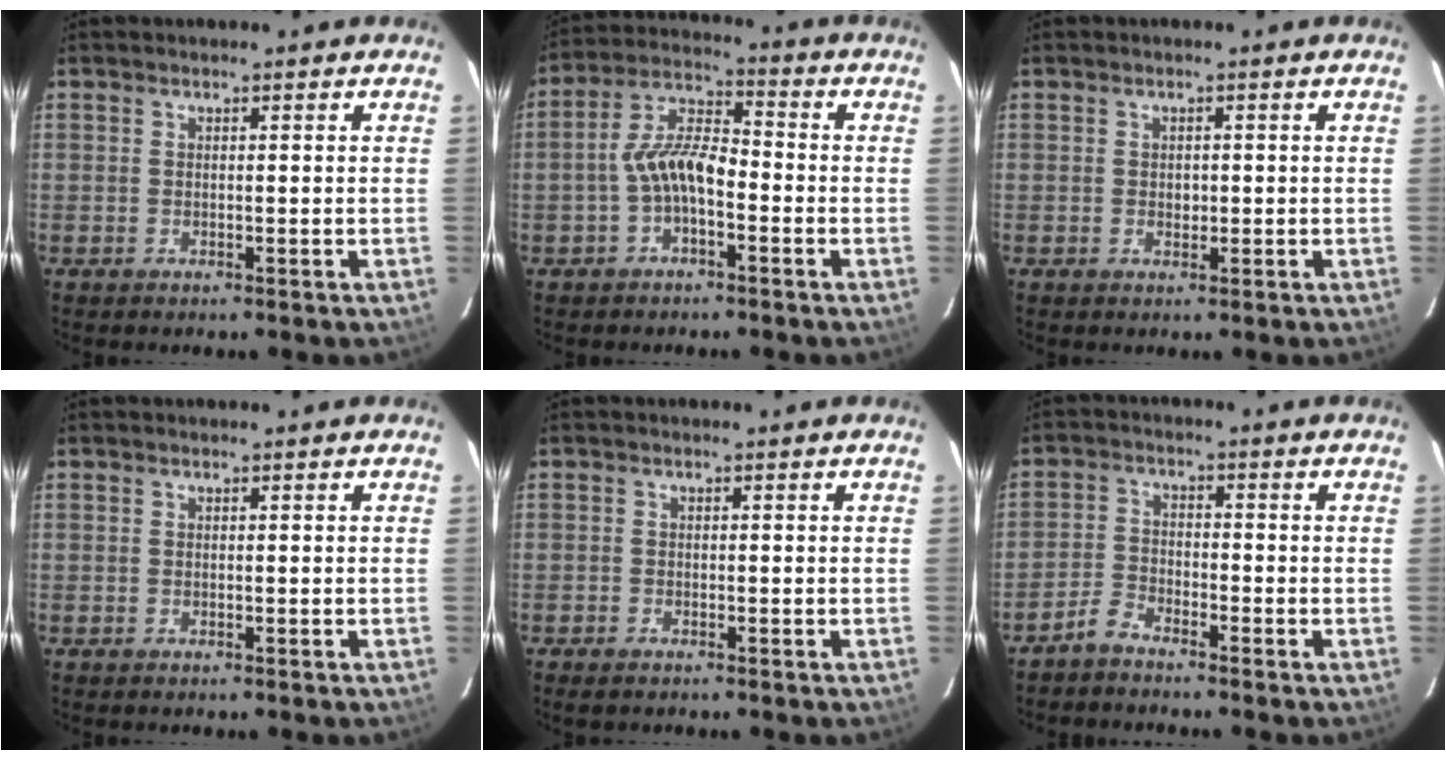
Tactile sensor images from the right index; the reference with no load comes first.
{"total": 7.7, "force": [-2.8, 3.1, 6.5], "torque": [-0.135, 0.020, -0.054]}
{"total": 1.2, "force": [-0.2, 1.0, 0.6], "torque": [-0.008, 0.003, -0.003]}
{"total": 0.0}
{"total": 1.4, "force": [-1.1, 0.5, 0.5], "torque": [-0.014, -0.004, -0.023]}
{"total": 3.4, "force": [-3.0, 1.0, 1.0], "torque": [-0.031, 0.009, -0.065]}